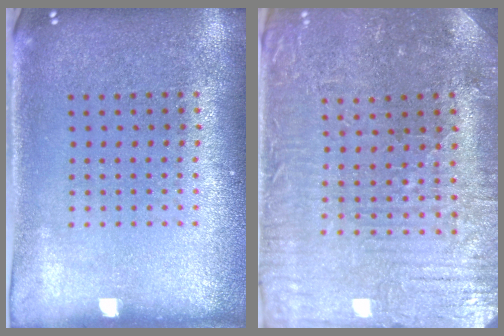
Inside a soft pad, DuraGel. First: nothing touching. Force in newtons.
{"total": 2.0, "press": 1.9, "slide": 0.4}